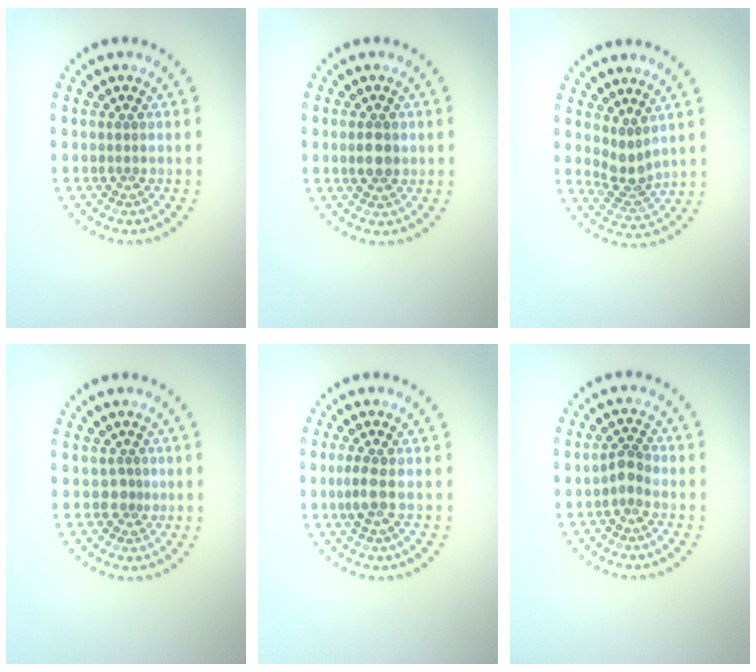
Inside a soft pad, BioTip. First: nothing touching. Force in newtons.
{"total": 2.1, "press": 2.1, "slide": 0.2}
{"total": 2.5, "press": 2.0, "slide": 1.5}
{"total": 0.9, "press": 0.5, "slide": 0.8}
{"total": 1.6, "press": 1.4, "slide": 0.7}
{"total": 1.6, "press": 1.3, "slide": 1.0}